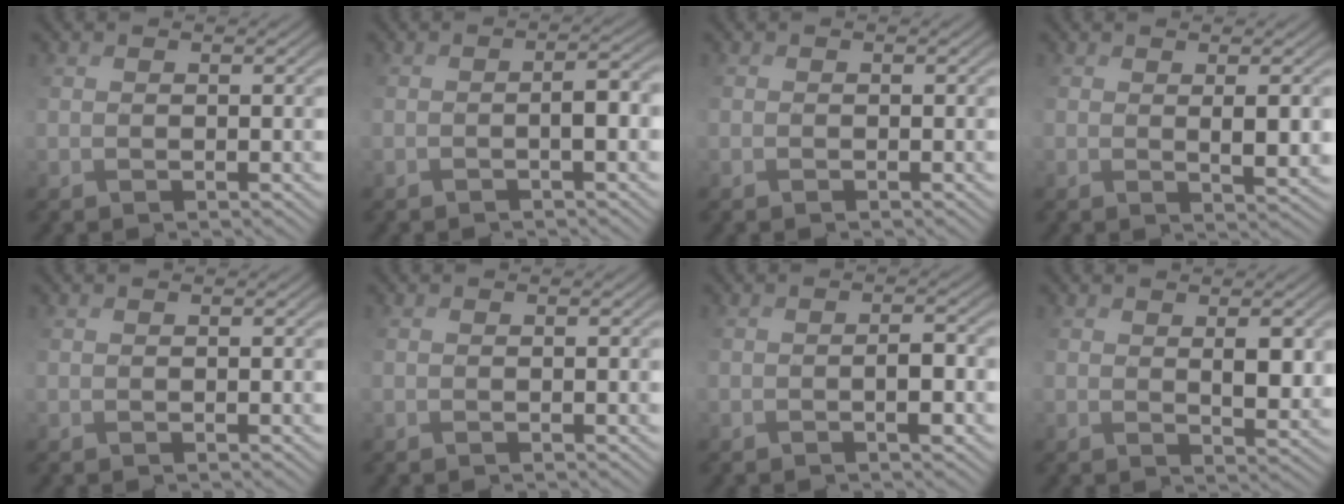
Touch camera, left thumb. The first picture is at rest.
{"total": 2.9, "force": [-1.2, 0.5, 2.6], "torque": [-0.040, 0.008, -0.021]}
{"total": 0.6, "force": [-0.5, 0.3, 0.2], "torque": [-0.003, -0.003, -0.009]}
{"total": 3.8, "force": [0.9, 1.2, 3.5], "torque": [-0.068, -0.002, 0.024]}
{"total": 0.0}
{"total": 0.0}
{"total": 2.9, "force": [-1.1, 0.9, 2.5], "torque": [-0.032, 0.008, -0.015]}
{"total": 4.4, "force": [1.5, 2.0, 3.6], "torque": [-0.072, -0.004, 0.037]}